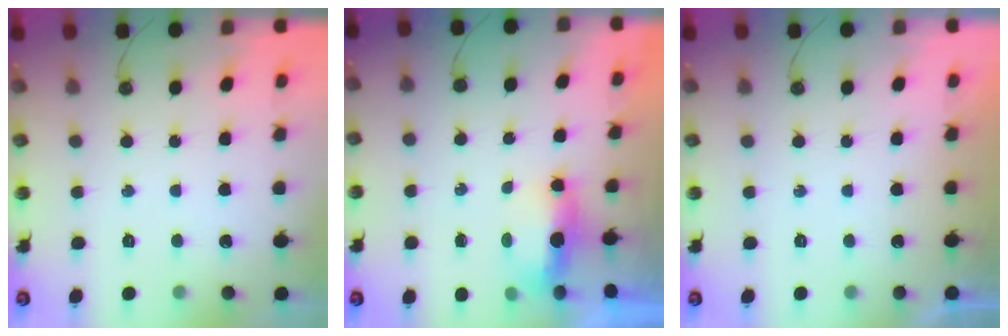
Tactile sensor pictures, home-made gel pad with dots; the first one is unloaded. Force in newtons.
{"total": 5.2, "press": 5.0, "slide": 1.4}
{"total": 0.0}